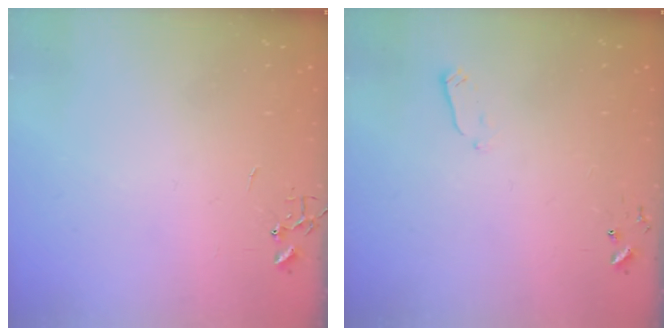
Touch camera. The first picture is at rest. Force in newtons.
{"total": 3.5, "press": 3.4, "slide": 1.0}